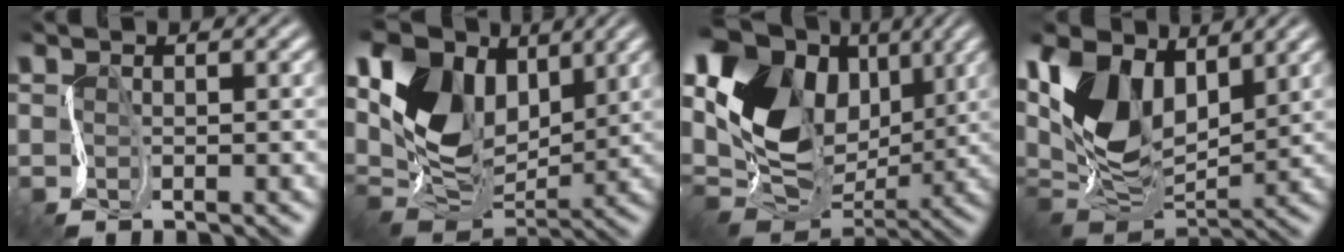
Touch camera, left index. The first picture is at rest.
{"total": 9.7, "force": [3.8, 6.7, 5.9], "torque": [-0.134, 0.004, 0.063]}
{"total": 13.0, "force": [3.9, 9.6, 7.9], "torque": [-0.161, 0.012, 0.061]}
{"total": 9.5, "force": [3.6, 5.7, 6.6], "torque": [-0.158, 0.004, 0.062]}